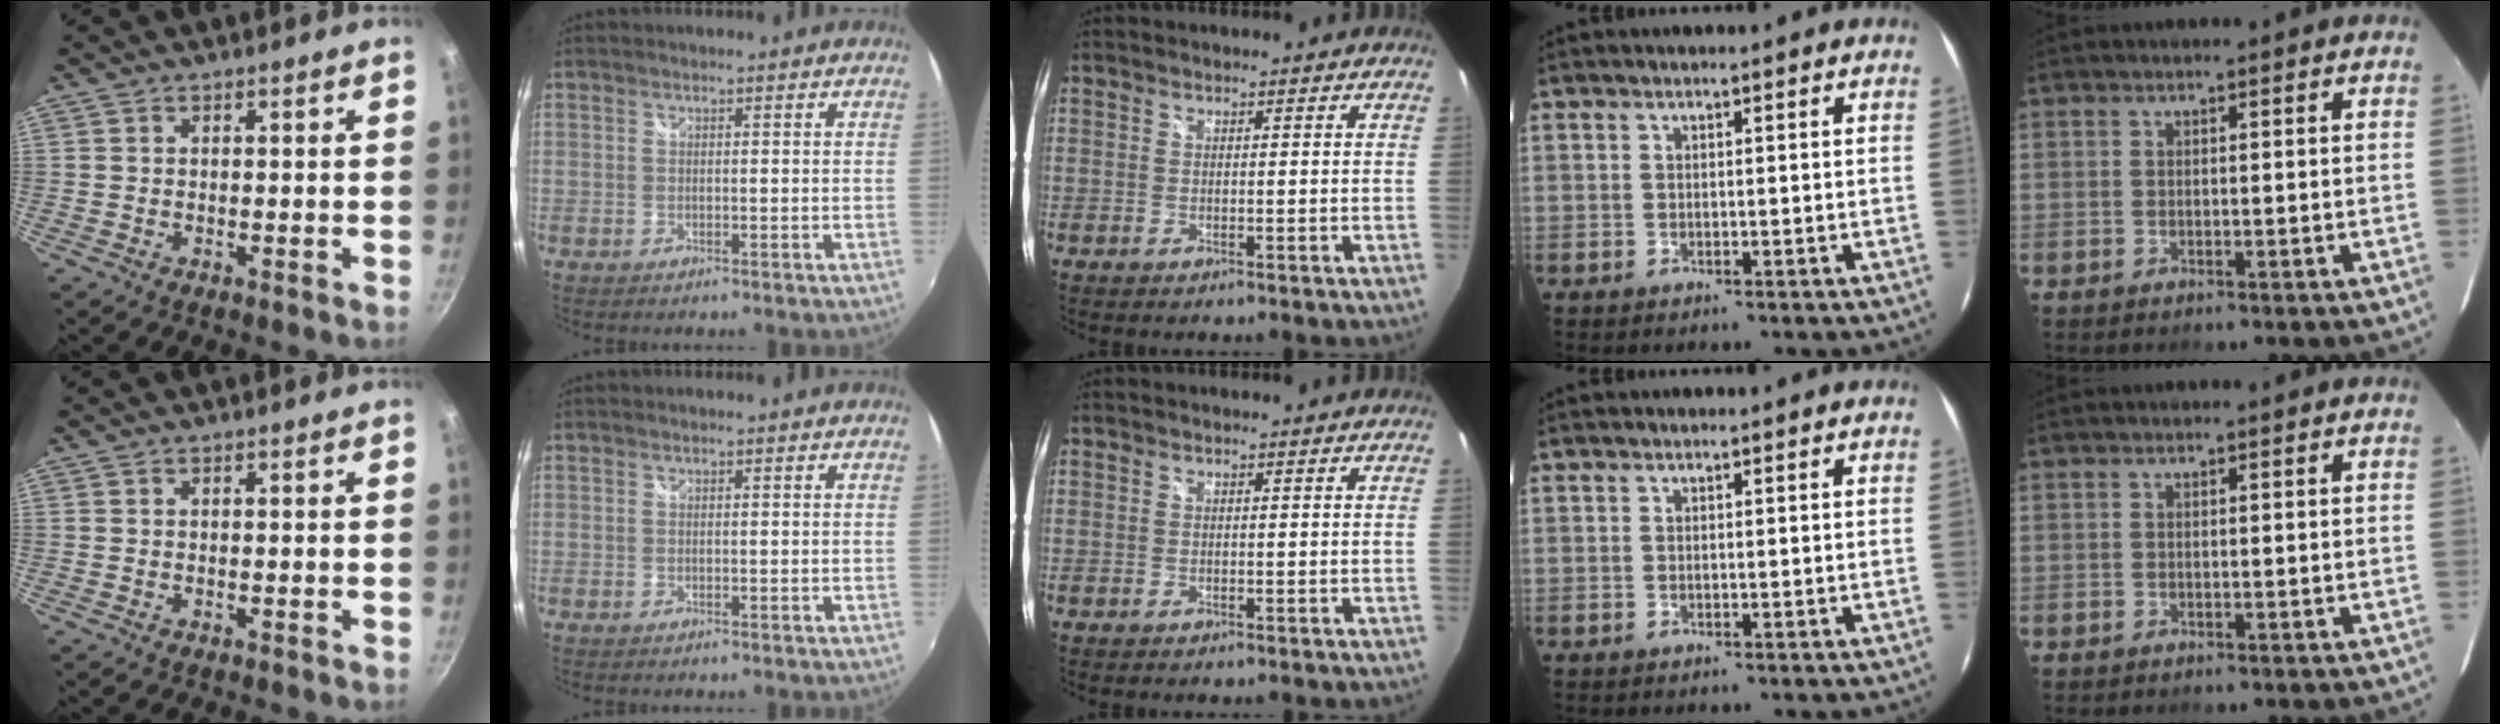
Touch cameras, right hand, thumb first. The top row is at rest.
{}